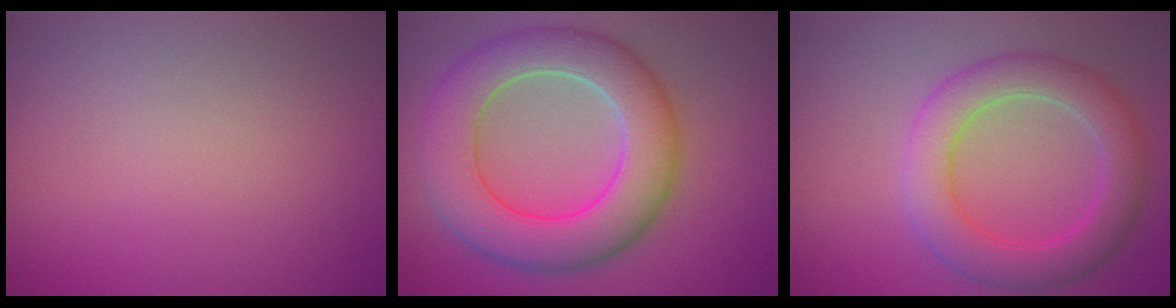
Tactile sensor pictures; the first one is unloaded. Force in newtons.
{"total": 8.4, "press": 8.4, "slide": 0.6}
{"total": 5.3, "press": 5.3, "slide": 0.1}